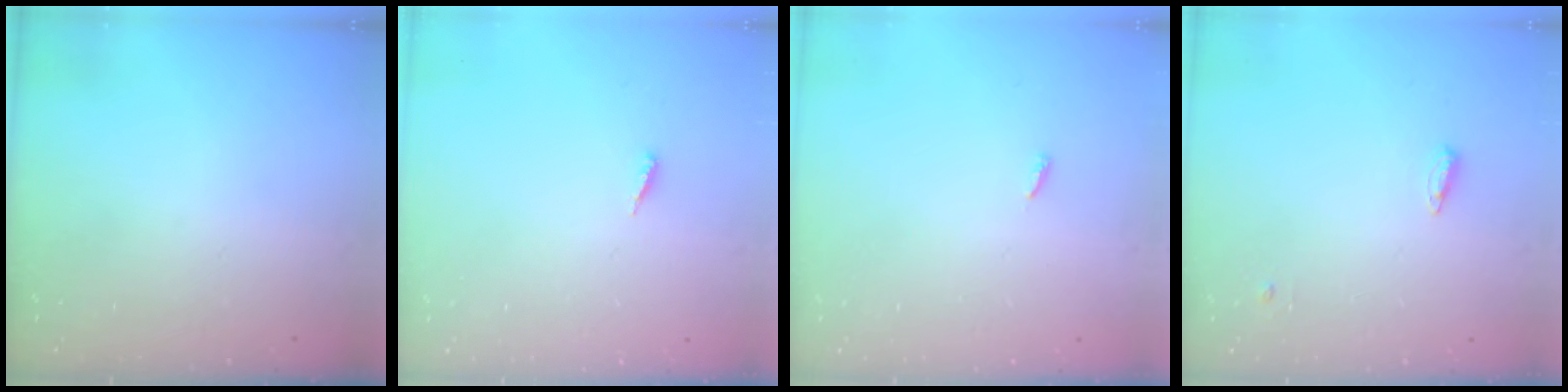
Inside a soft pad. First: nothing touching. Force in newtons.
{"total": 3.9, "press": 3.9, "slide": 0.3}
{"total": 2.5, "press": 2.5, "slide": 0.2}
{"total": 4.2, "press": 4.1, "slide": 0.8}